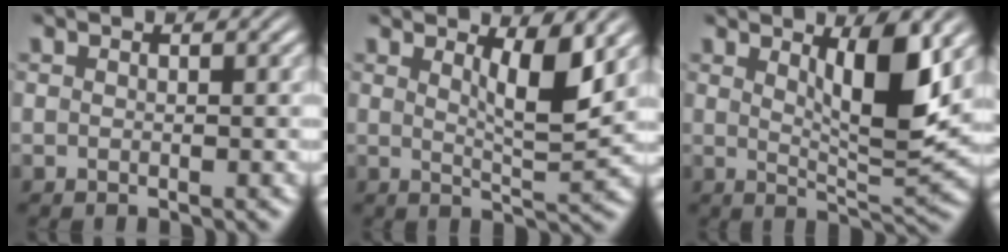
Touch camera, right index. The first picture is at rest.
{"total": 4.0, "force": [1.9, 0.5, 3.5], "torque": [-0.054, -0.019, 0.034]}
{"total": 5.9, "force": [2.3, 0.9, 5.4], "torque": [-0.090, -0.020, 0.043]}